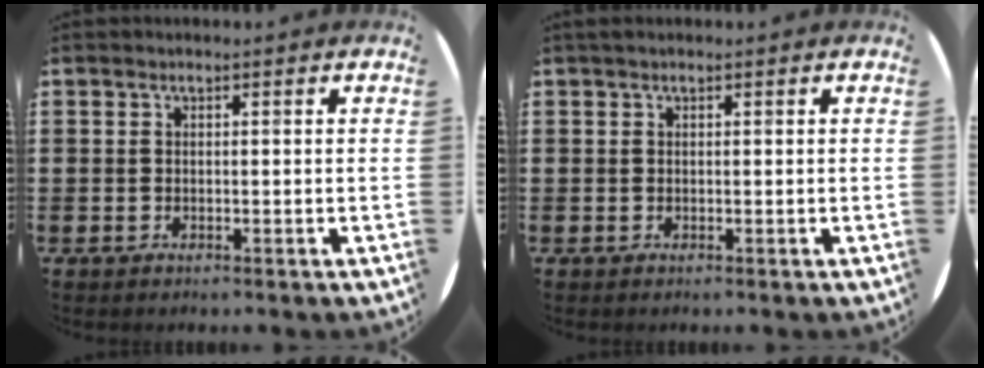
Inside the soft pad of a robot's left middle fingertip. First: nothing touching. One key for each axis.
{"total": 0.0}